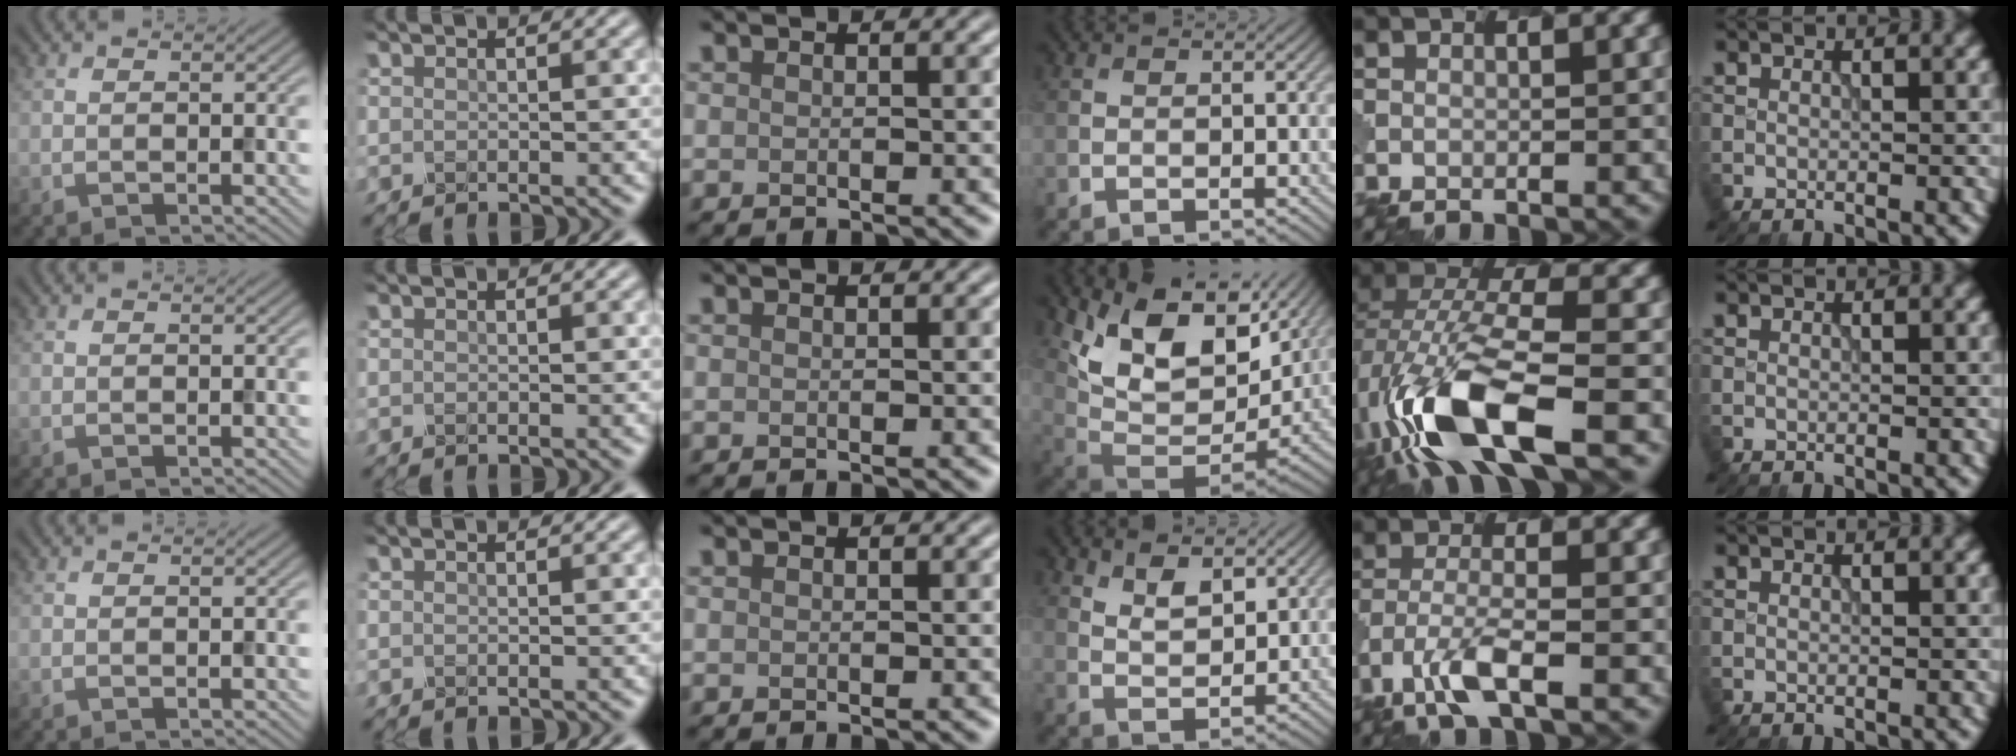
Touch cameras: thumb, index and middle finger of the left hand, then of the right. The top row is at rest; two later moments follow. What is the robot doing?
{"motion": "insert", "object": "pen bag"}